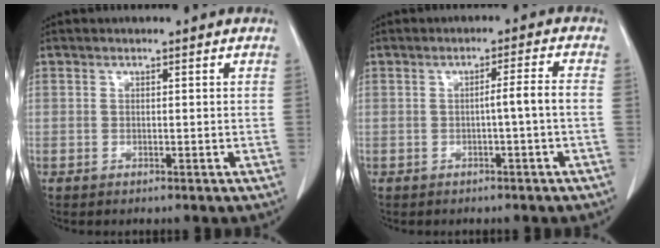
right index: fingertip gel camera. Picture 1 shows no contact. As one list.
[{"total": 3.0, "force": [-0.9, -0.8, 2.7], "torque": [-0.043, 0.007, -0.012]}]